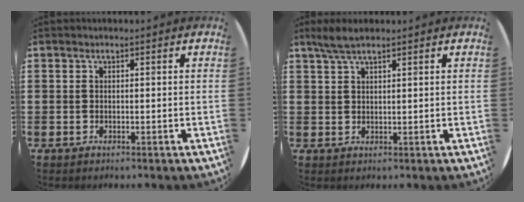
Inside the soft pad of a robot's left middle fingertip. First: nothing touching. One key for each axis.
{"total": 3.4, "fx": 2.5, "fy": 0.7, "fz": 2.1, "tx": -0.045, "ty": 0.006, "tz": 0.045}